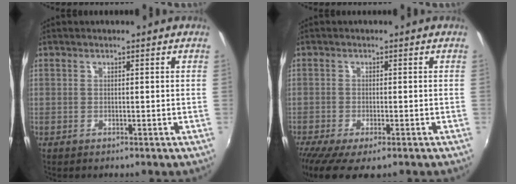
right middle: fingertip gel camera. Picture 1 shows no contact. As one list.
[{"total": 7.6, "force": [-5.3, 2.1, 5.1], "torque": [-0.121, -0.039, -0.091]}]